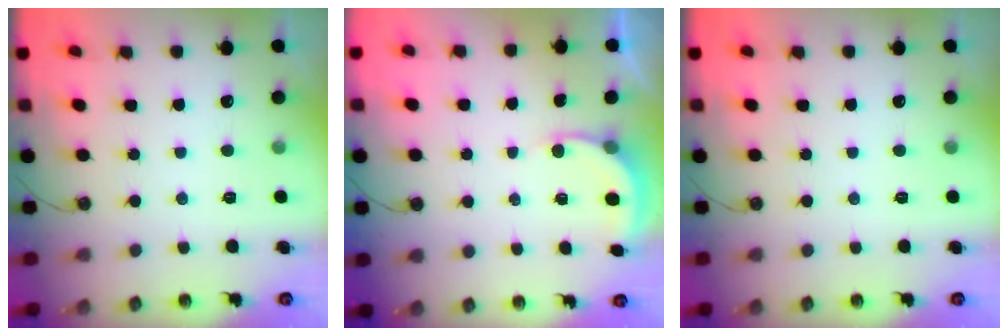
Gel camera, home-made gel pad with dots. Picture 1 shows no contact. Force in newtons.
{"total": 3.4, "press": 3.4, "slide": 0.3}
{"total": 0.0}